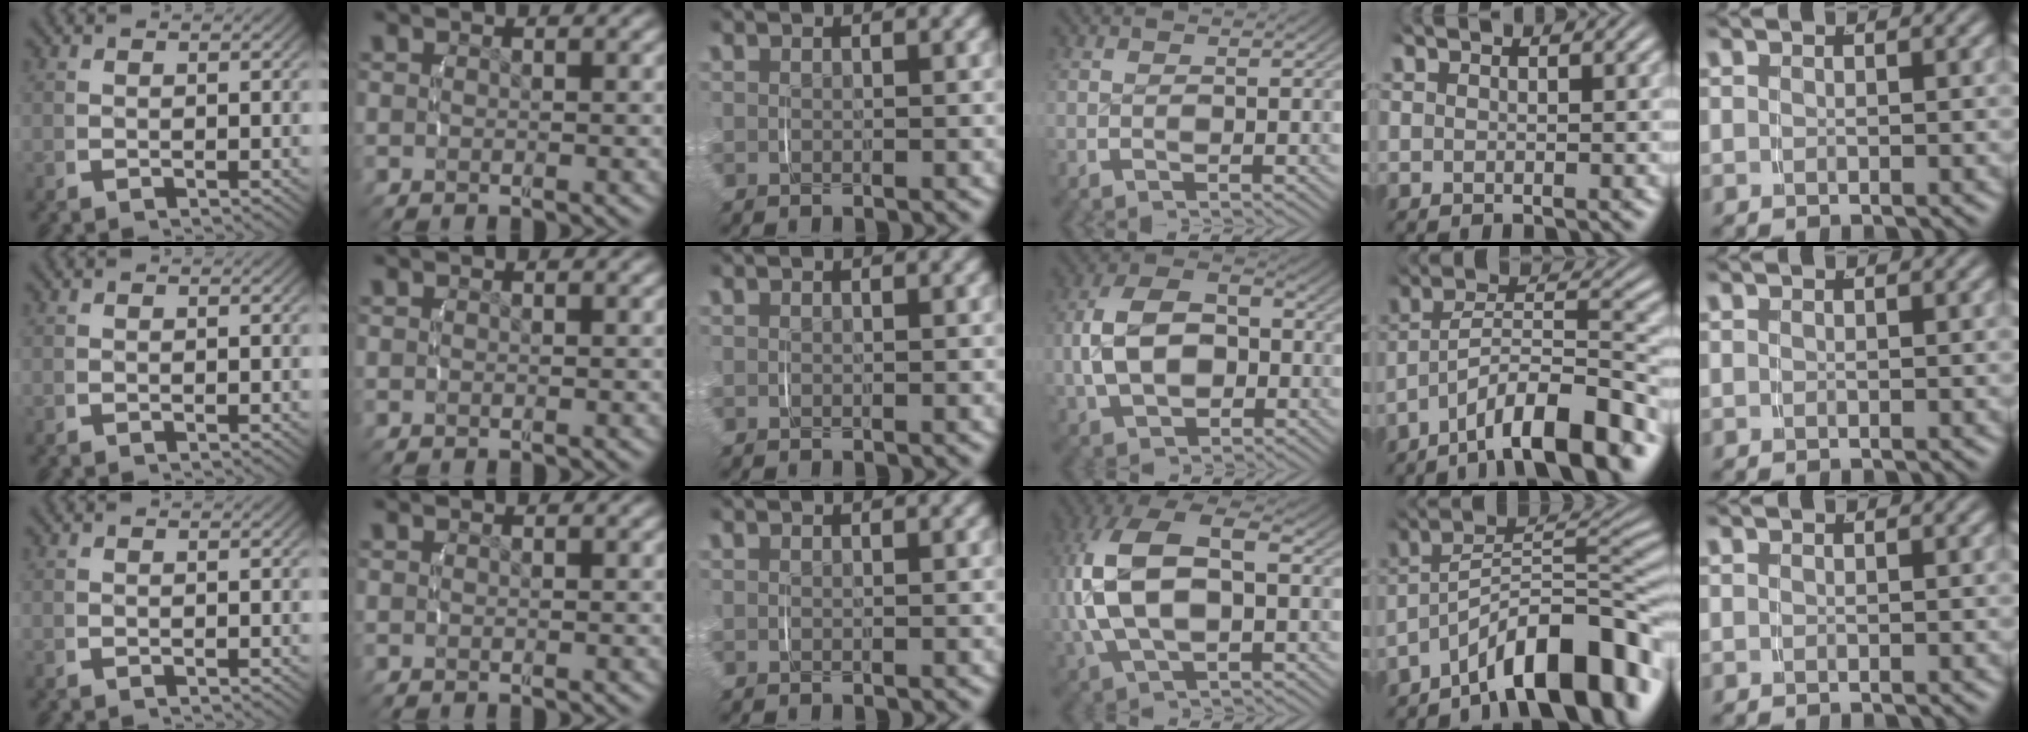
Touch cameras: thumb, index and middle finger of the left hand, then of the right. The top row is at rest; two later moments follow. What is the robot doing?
{"motion": "lift_and_place", "object": "pen bag"}